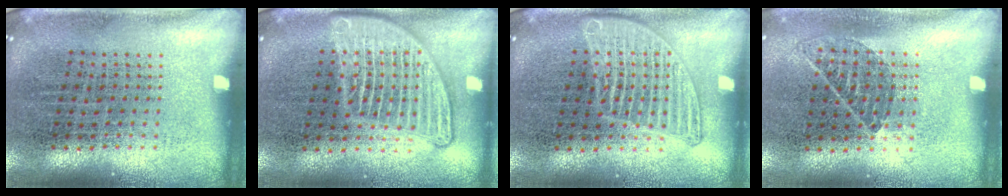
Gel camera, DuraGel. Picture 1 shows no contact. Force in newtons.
{"total": 2.9, "press": 2.9, "slide": 0.3}
{"total": 2.2, "press": 2.2, "slide": 0.4}
{"total": 0.9, "press": 0.7, "slide": 0.6}